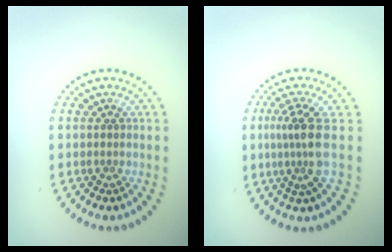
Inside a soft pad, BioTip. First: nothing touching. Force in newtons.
{"total": 3.4, "press": 2.4, "slide": 2.4}